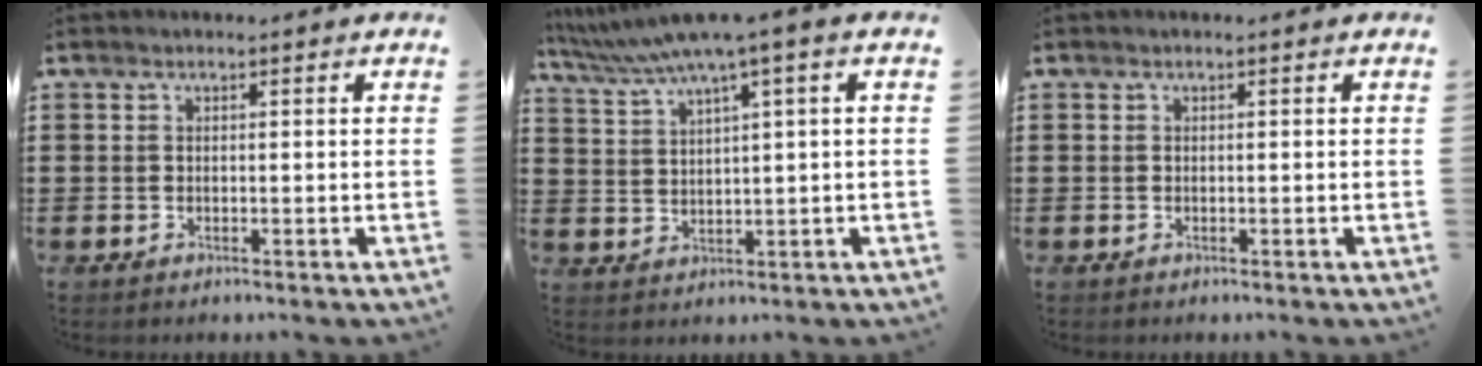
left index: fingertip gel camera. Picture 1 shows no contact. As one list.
[{"total": 5.5, "force": [3.6, -0.3, 4.2], "torque": [-0.091, -0.018, 0.059]}, {"total": 0.0}]